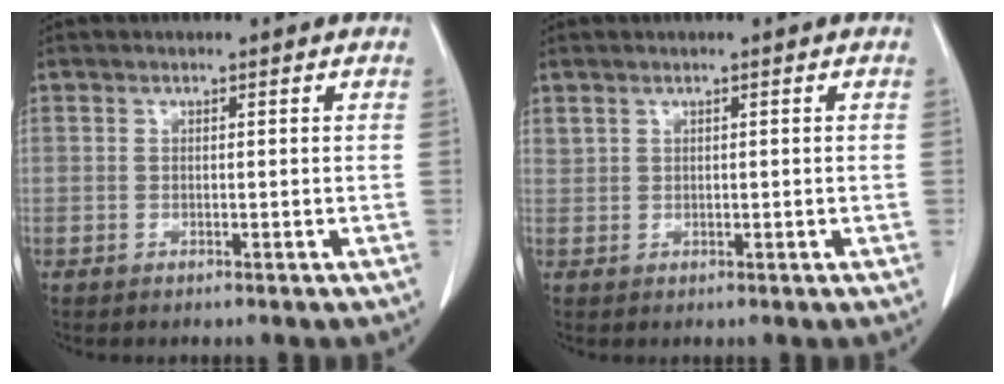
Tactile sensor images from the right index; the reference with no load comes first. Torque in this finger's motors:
{"motor_torque": [-0.05, 0.02, -0.06, 0.00]}